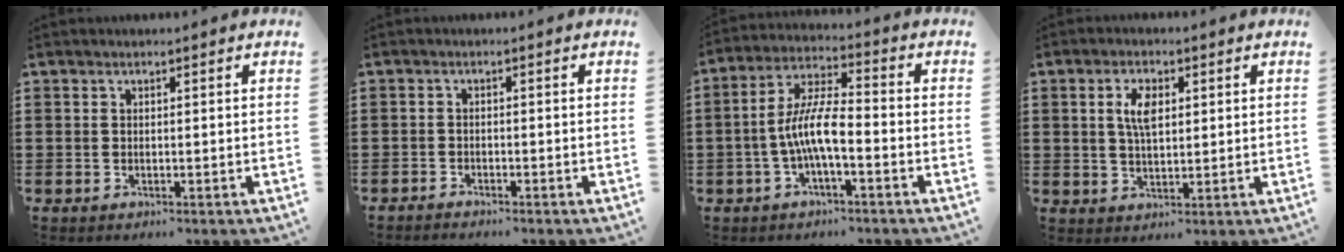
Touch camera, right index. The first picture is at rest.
{"total": 1.0, "force": [-1.0, 0.2, -0.1], "torque": [-0.001, 0.004, -0.022]}
{"total": 8.2, "force": [-2.2, 1.9, 7.6], "torque": [-0.163, -0.004, -0.044]}
{"total": 4.5, "force": [1.5, 1.9, 3.8], "torque": [-0.073, 0.007, 0.024]}